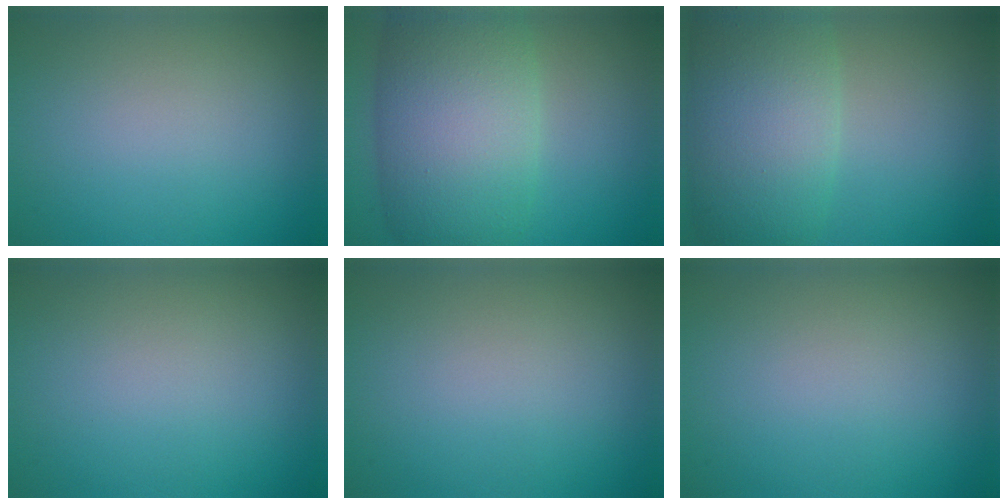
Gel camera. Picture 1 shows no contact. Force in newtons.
{"total": 11.0, "press": 11.0, "slide": 0.4}
{"total": 9.8, "press": 9.8, "slide": 0.5}
{"total": 0.0}
{"total": 0.0}
{"total": 0.0}